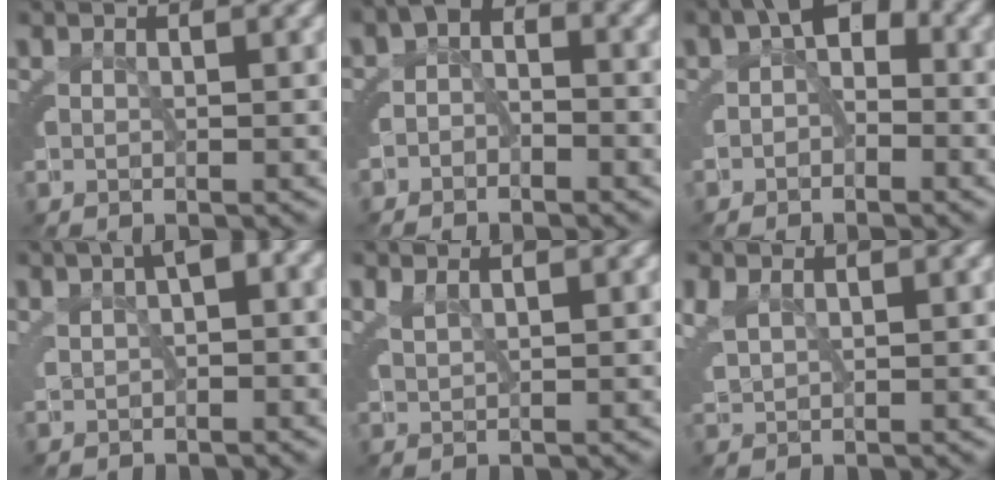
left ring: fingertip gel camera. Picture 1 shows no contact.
{"total": 2.3, "force": [-1.1, 1.5, 1.3], "torque": [-0.004, -0.009, -0.025]}
{"total": 2.4, "force": [0.3, 1.0, 2.1], "torque": [-0.016, -0.001, 0.002]}
{"total": 2.5, "force": [0.7, 0.6, 2.3], "torque": [-0.020, 0.014, 0.013]}
{"total": 1.3, "force": [0.8, -1.0, 0.2], "torque": [0.003, -0.002, 0.023]}
{"total": 1.2, "force": [0.9, 0.5, 0.7], "torque": [-0.018, 0.000, 0.026]}